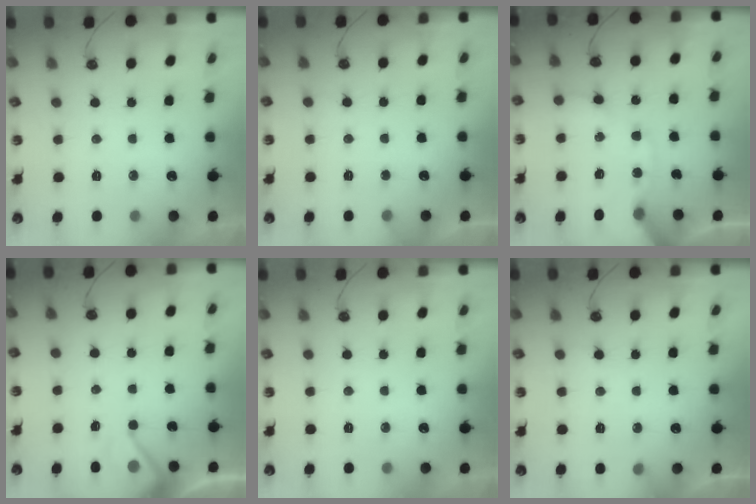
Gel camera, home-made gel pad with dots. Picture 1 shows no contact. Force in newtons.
{"total": 5.6, "press": 5.6, "slide": 0.4}
{"total": 12.3, "press": 12.2, "slide": 2.0}
{"total": 5.7, "press": 5.6, "slide": 1.1}
{"total": 0.0}
{"total": 5.8, "press": 5.8, "slide": 0.4}